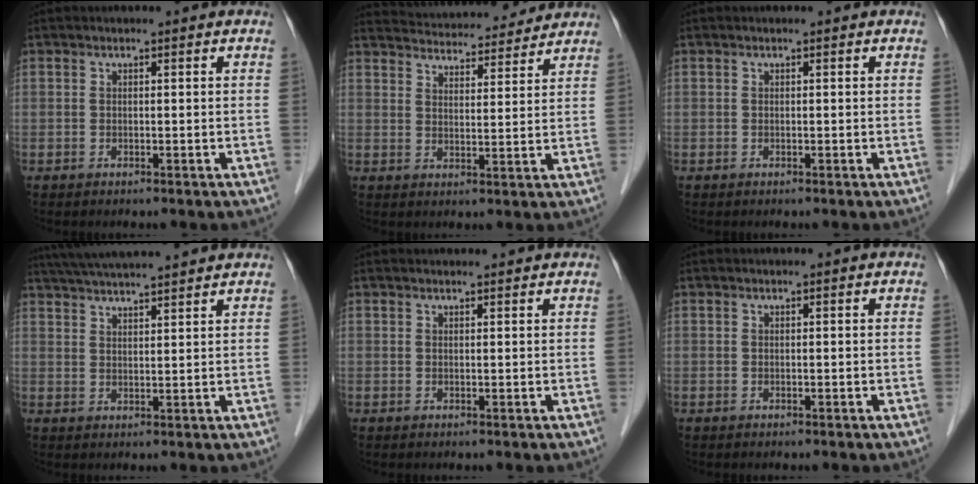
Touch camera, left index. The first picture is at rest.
{"total": 15.1, "force": [14.4, 2.7, 3.8], "torque": [-0.058, 0.027, 0.203]}
{"total": 0.0}
{"total": 12.2, "force": [11.0, 0.5, 5.1], "torque": [-0.094, 0.035, 0.167]}
{"total": 2.8, "force": [2.7, 0.4, 0.6], "torque": [-0.009, 0.019, 0.035]}
{"total": 0.0}